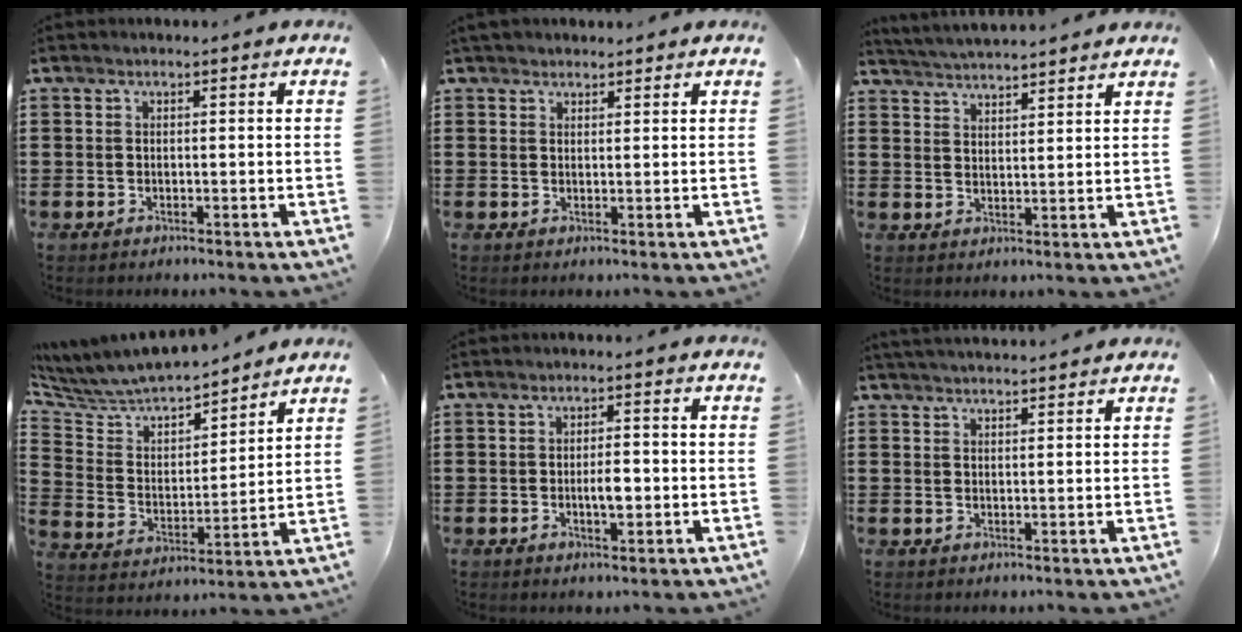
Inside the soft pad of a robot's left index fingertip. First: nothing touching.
{"total": 1.7, "force": [1.6, 0.7, 0.1], "torque": [-0.005, 0.004, 0.032]}
{"total": 3.6, "force": [3.6, -0.5, 0.0], "torque": [-0.012, -0.016, 0.064]}
{"total": 6.6, "force": [6.3, 1.7, 1.2], "torque": [-0.061, -0.050, 0.104]}
{"total": 3.3, "force": [-0.3, 1.3, 3.0], "torque": [-0.048, -0.001, -0.008]}
{"total": 2.2, "force": [2.2, -0.1, 0.3], "torque": [-0.011, -0.001, 0.043]}